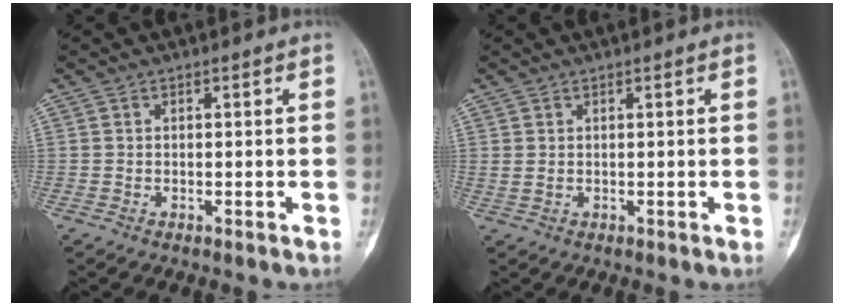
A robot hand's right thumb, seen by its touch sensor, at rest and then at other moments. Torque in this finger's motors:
{"motor_torque": [0.37, 0.18, 0.23, -0.06, -0.02]}